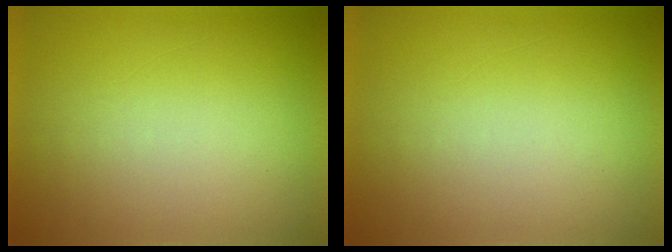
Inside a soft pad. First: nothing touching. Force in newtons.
{"total": 0.0}